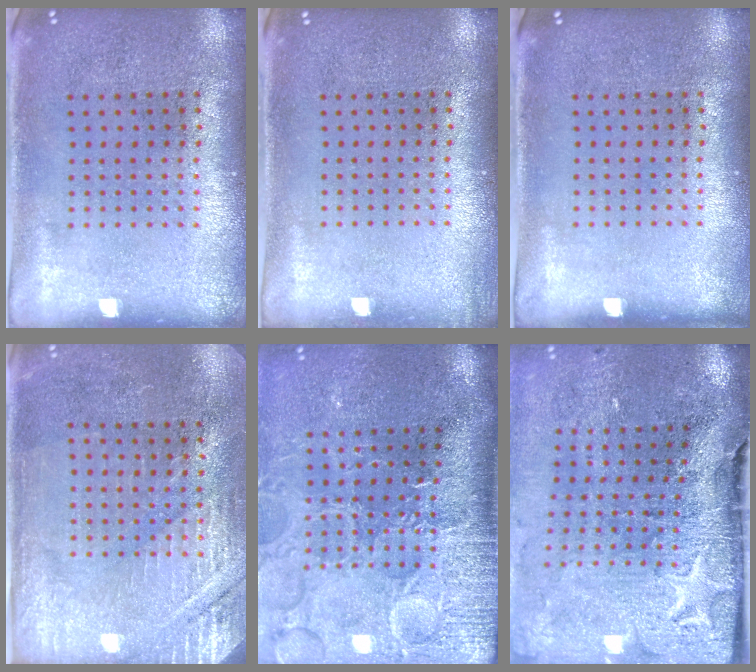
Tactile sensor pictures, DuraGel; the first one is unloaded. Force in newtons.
{"total": 0.7, "press": 0.7, "slide": 0.0}
{"total": 0.0}
{"total": 2.8, "press": 2.8, "slide": 0.5}
{"total": 4.7, "press": 4.0, "slide": 2.4}
{"total": 4.1, "press": 3.4, "slide": 2.3}